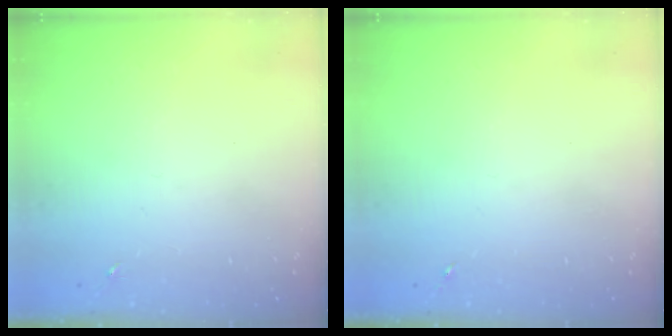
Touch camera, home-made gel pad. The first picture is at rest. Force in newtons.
{"total": 0.0}